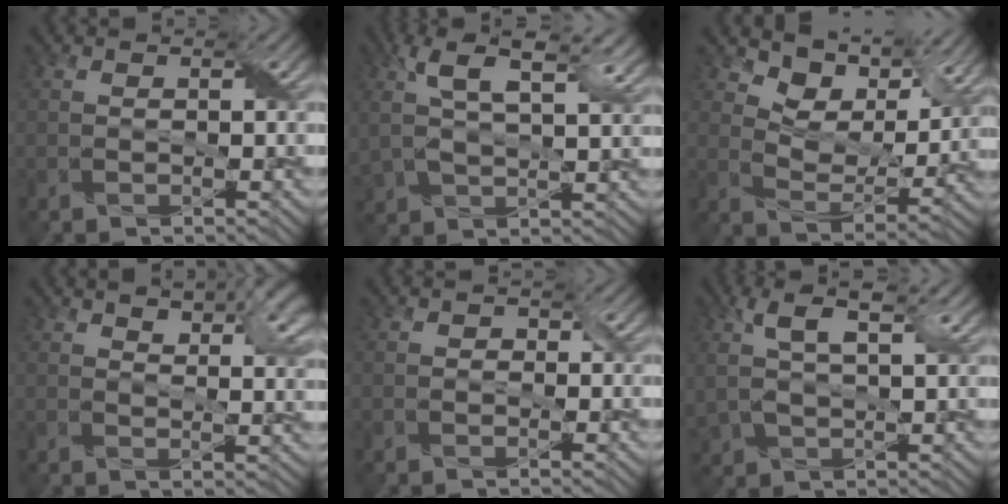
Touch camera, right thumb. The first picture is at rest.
{"total": 9.9, "force": [4.5, 4.2, 7.8], "torque": [-0.183, 0.003, 0.080]}
{"total": 8.9, "force": [5.5, 5.1, 4.8], "torque": [-0.093, -0.009, 0.091]}
{"total": 8.9, "force": [4.5, 3.9, 6.6], "torque": [-0.092, 0.007, 0.074]}
{"total": 0.9, "force": [-0.1, 0.9, 0.2], "torque": [0.000, -0.003, -0.005]}
{"total": 7.6, "force": [3.1, 3.3, 6.1], "torque": [-0.142, 0.003, 0.060]}